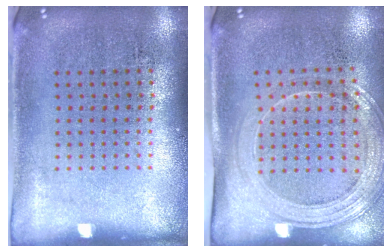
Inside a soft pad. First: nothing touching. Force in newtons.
{"total": 1.9, "press": 1.7, "slide": 0.8}